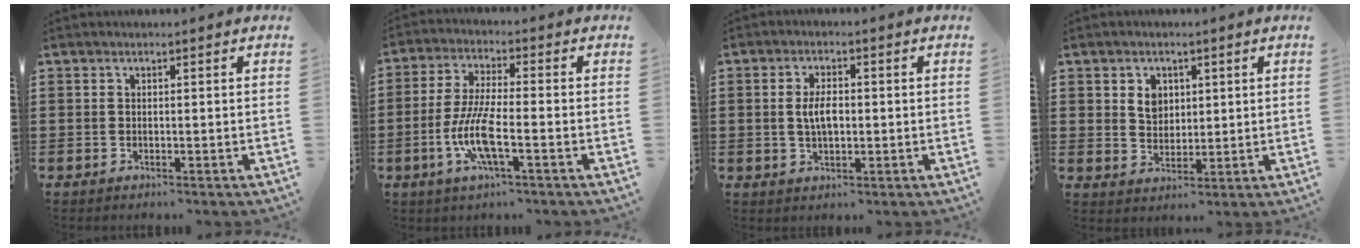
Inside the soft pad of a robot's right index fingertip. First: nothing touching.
{"total": 8.3, "force": [-2.9, 1.8, 7.6], "torque": [-0.165, -0.015, -0.059]}
{"total": 4.1, "force": [0.1, 1.9, 3.7], "torque": [-0.073, 0.006, 0.000]}
{"total": 3.6, "force": [1.3, 2.9, 1.7], "torque": [-0.036, 0.008, 0.021]}